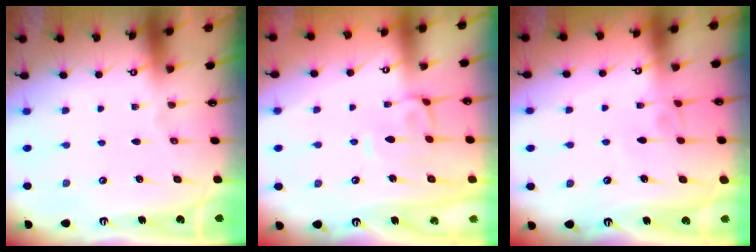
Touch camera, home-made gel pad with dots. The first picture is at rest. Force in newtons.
{"total": 0.9, "press": 0.5, "slide": 0.7}
{"total": 4.5, "press": 4.5, "slide": 0.1}